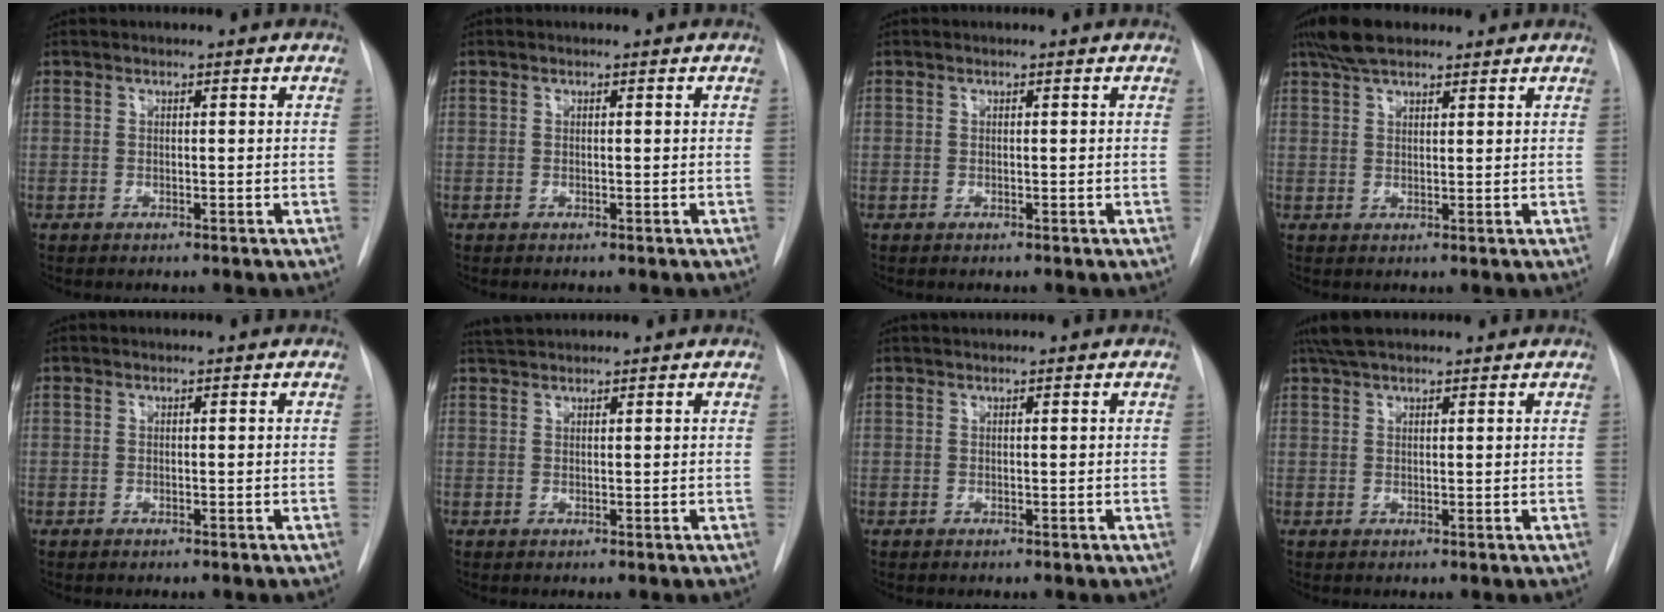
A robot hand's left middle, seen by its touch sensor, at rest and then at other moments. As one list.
[{"total": 0.0}, {"total": 0.0}, {"total": 6.3, "force": [4.9, 2.2, 3.3], "torque": [-0.068, 0.021, 0.089]}, {"total": 0.0}, {"total": 2.6, "force": [2.6, 0.1, 0.5], "torque": [-0.016, 0.019, 0.050]}, {"total": 0.9, "force": [0.8, -0.2, 0.2], "torque": [-0.008, 0.012, 0.020]}, {"total": 5.3, "force": [4.3, 1.4, 2.6], "torque": [-0.050, 0.029, 0.079]}]